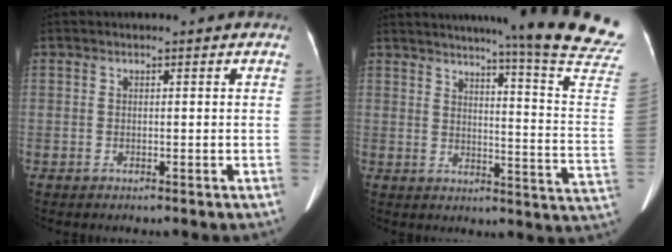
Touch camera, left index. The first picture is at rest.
{"total": 22.6, "force": [19.3, -2.7, 11.4], "torque": [-0.162, -0.107, 0.225]}